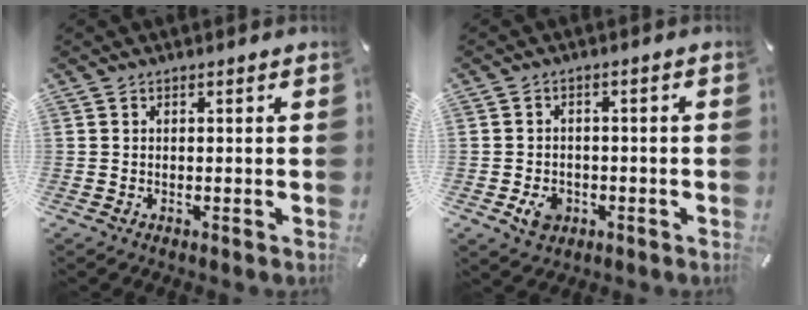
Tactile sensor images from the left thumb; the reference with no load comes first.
{"total": 5.0, "force": [-1.9, 3.9, 2.3], "torque": [-0.041, 0.004, -0.034]}